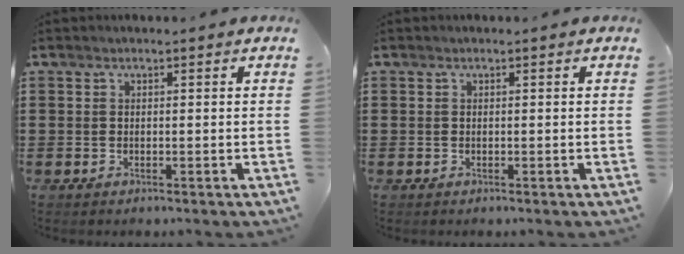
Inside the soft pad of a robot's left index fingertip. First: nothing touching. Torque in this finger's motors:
{"motor_torque": [0.00, 0.00, 0.00, 0.00]}